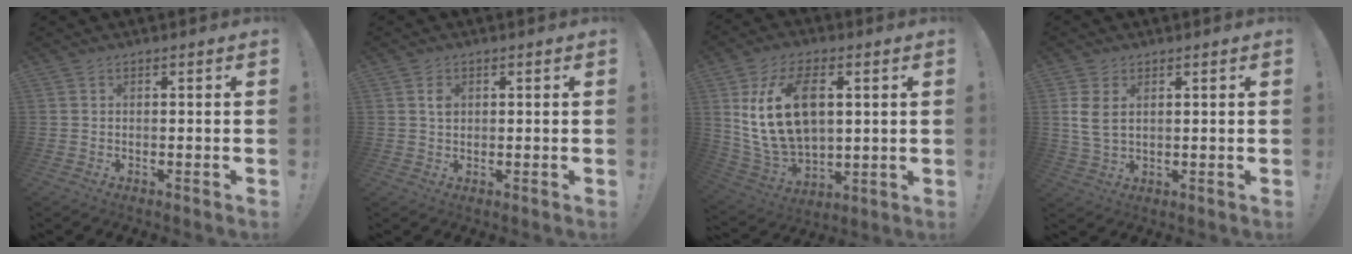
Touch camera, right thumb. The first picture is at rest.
{"total": 2.4, "force": [0.6, 1.7, 1.5], "torque": [-0.015, -0.002, 0.007]}
{"total": 18.8, "force": [4.7, 11.5, 14.1], "torque": [-0.279, -0.009, 0.082]}
{"total": 5.8, "force": [2.1, 3.4, 4.2], "torque": [-0.080, -0.005, 0.038]}